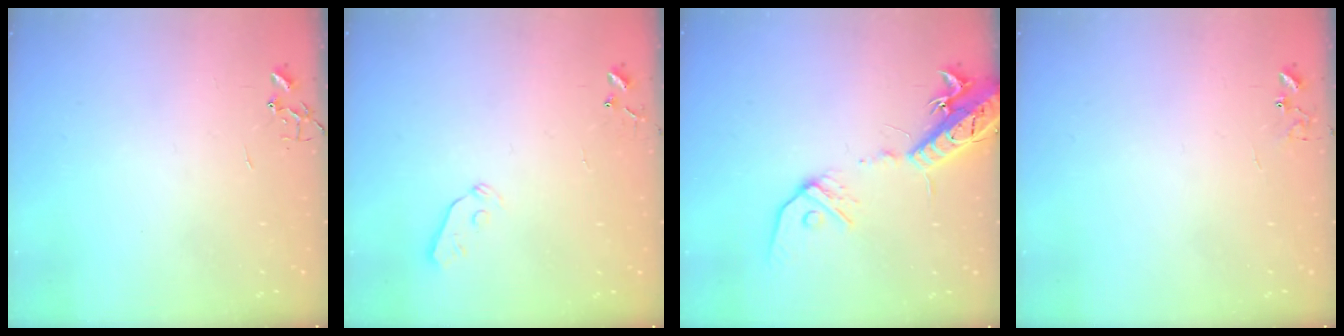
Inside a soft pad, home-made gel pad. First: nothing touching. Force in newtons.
{"total": 3.7, "press": 3.6, "slide": 0.7}
{"total": 16.6, "press": 16.3, "slide": 3.5}
{"total": 5.9, "press": 5.9, "slide": 0.5}